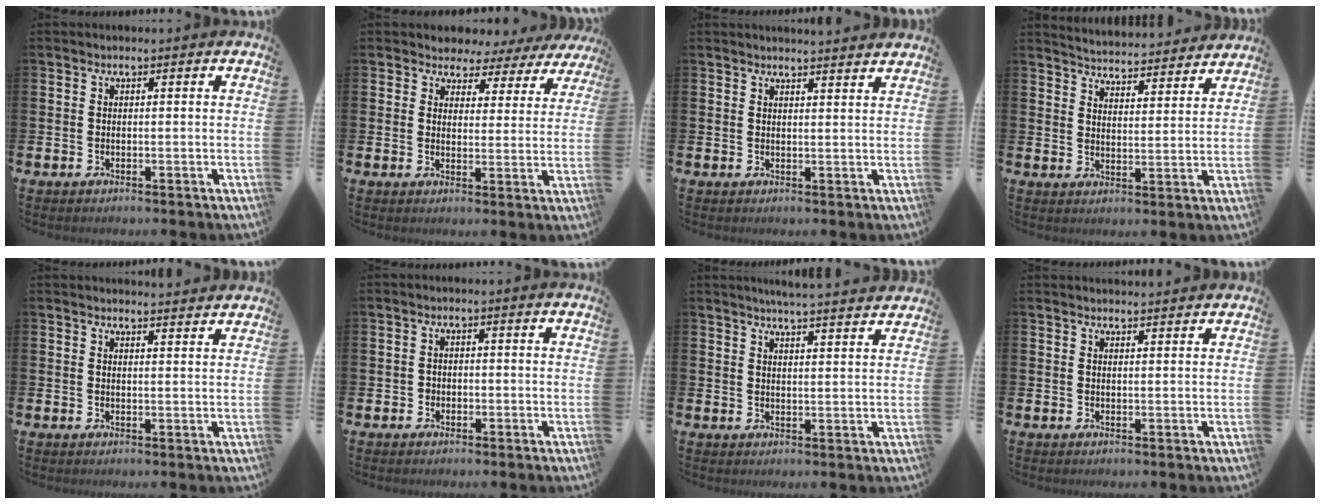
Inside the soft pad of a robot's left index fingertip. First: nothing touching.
{"total": 3.3, "force": [2.8, 1.8, -0.1], "torque": [-0.016, -0.026, 0.043]}
{"total": 2.4, "force": [2.4, -0.3, -0.1], "torque": [0.006, -0.019, 0.042]}
{"total": 4.9, "force": [4.9, 0.2, -0.1], "torque": [-0.015, -0.043, 0.085]}
{"total": 2.4, "force": [2.4, -0.1, -0.2], "torque": [0.006, -0.018, 0.043]}
{"total": 1.1, "force": [-0.5, 1.0, 0.2], "torque": [-0.006, 0.004, -0.012]}
{"total": 4.6, "force": [4.5, -0.8, 0.8], "torque": [-0.027, -0.026, 0.079]}
{"total": 1.5, "force": [1.5, 0.0, -0.1], "torque": [0.007, -0.009, 0.027]}